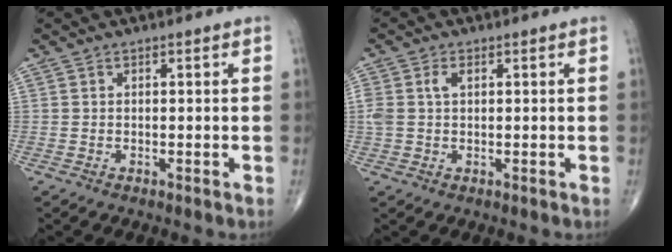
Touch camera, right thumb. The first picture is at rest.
{"total": 3.5, "force": [1.0, 2.1, 2.6], "torque": [-0.070, 0.014, 0.023]}